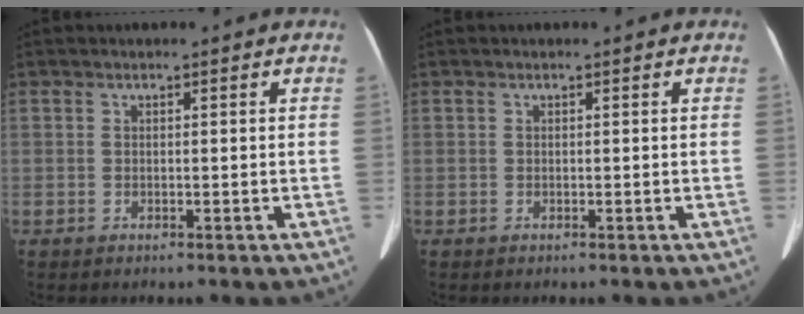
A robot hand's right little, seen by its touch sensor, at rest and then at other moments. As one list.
[{"total": 0.0}]